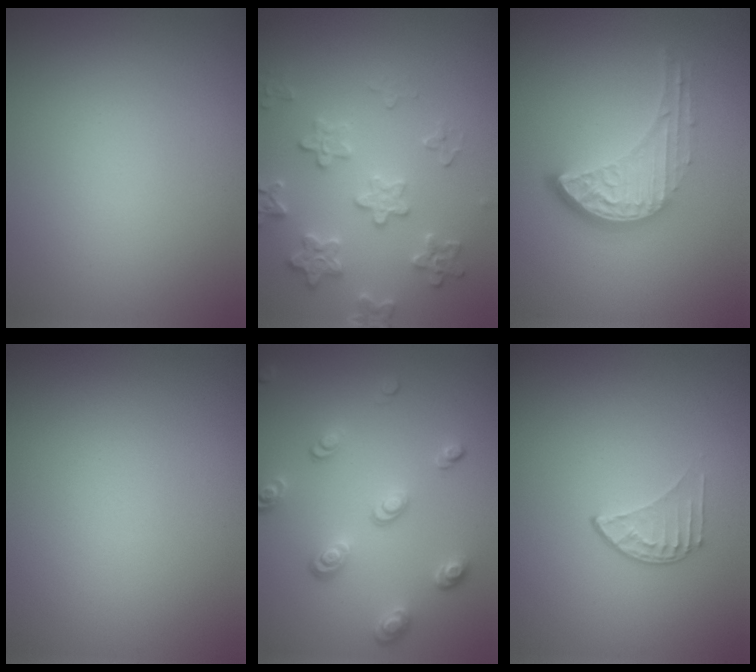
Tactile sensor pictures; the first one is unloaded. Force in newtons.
{"total": 3.7, "press": 3.5, "slide": 1.3}
{"total": 4.6, "press": 3.3, "slide": 3.2}
{"total": 0.0}
{"total": 3.5, "press": 2.5, "slide": 2.4}
{"total": 1.4, "press": 0.9, "slide": 1.1}